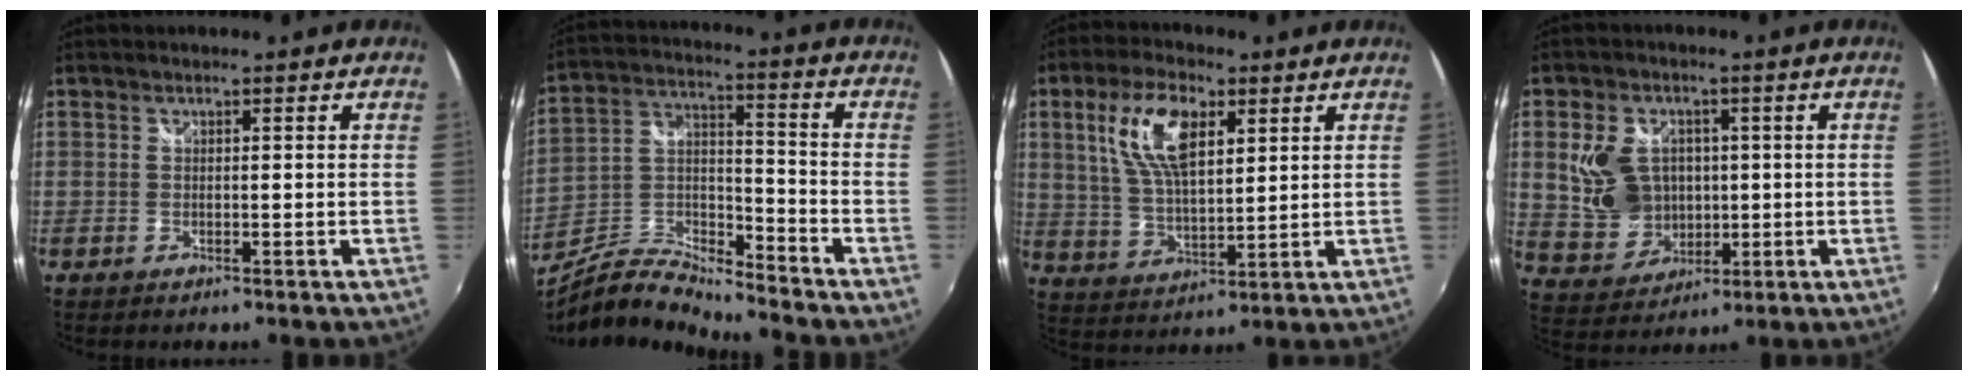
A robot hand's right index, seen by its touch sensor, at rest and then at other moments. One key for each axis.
{"total": 10.3, "fx": -9.0, "fy": 1.9, "fz": 4.6, "tx": -0.098, "ty": 0.005, "tz": -0.180}
{"total": 12.2, "fx": 4.8, "fy": 5.2, "fz": 10.0, "tx": -0.198, "ty": 0.013, "tz": 0.095}
{"total": 11.0, "fx": 1.3, "fy": 8.7, "fz": 6.7, "tx": -0.150, "ty": 0.011, "tz": 0.043}